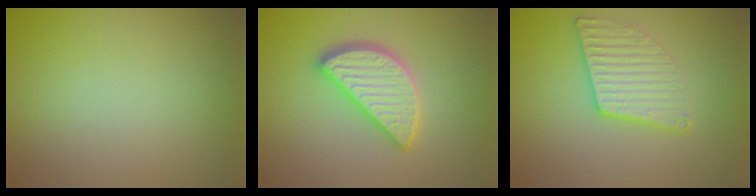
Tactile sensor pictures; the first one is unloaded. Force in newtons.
{"total": 4.1, "press": 4.1, "slide": 0.3}
{"total": 2.8, "press": 2.3, "slide": 1.6}